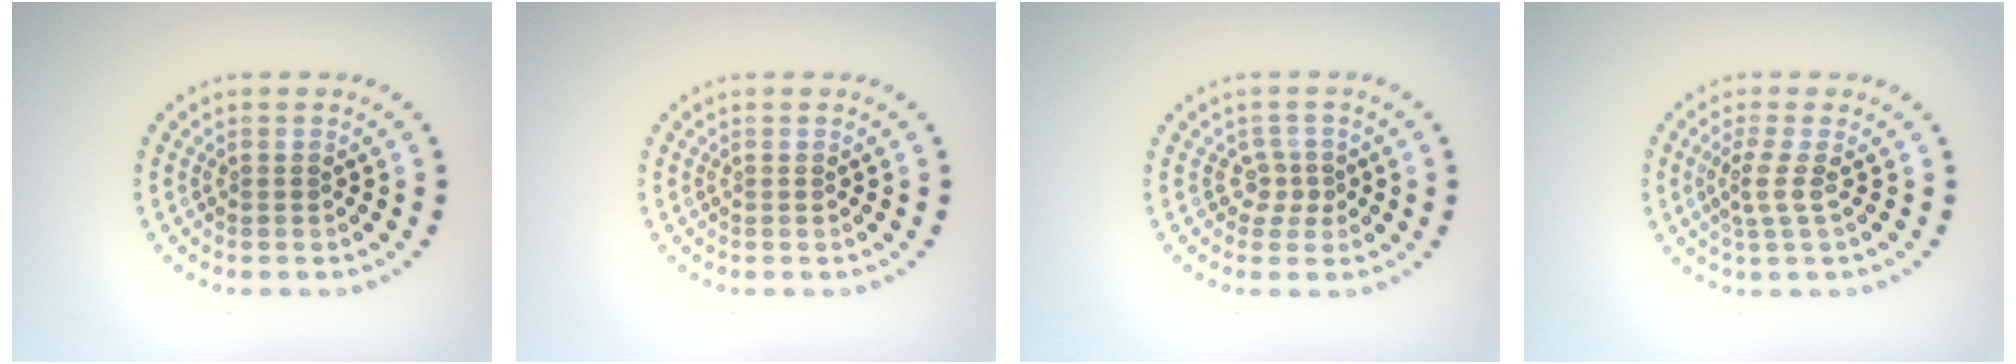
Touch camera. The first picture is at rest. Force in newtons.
{"total": 0.0}
{"total": 1.7, "press": 1.1, "slide": 1.3}
{"total": 1.9, "press": 1.4, "slide": 1.3}